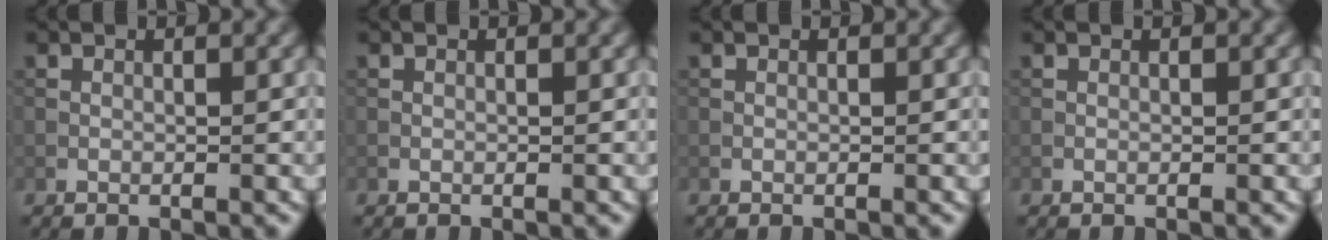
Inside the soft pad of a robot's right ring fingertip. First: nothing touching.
{"total": 0.0}
{"total": 0.0}
{"total": 0.0}